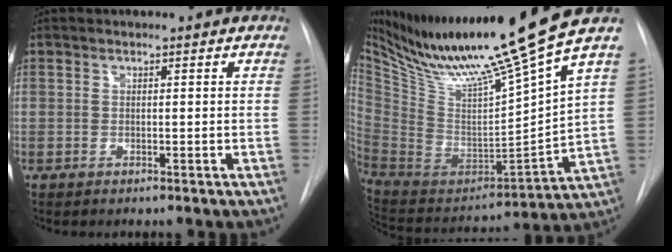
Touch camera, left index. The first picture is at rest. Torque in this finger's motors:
{"motor_torque": [0.78, -1.36, 0.00, 0.03]}